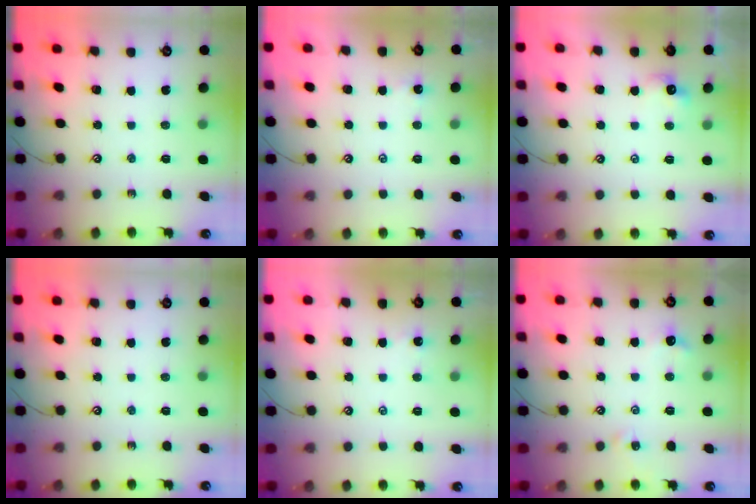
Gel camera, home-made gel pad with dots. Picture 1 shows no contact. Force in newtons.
{"total": 1.5, "press": 1.4, "slide": 0.2}
{"total": 2.3, "press": 2.2, "slide": 0.4}
{"total": 0.0}
{"total": 2.4, "press": 2.4, "slide": 0.1}
{"total": 2.4, "press": 2.4, "slide": 0.6}